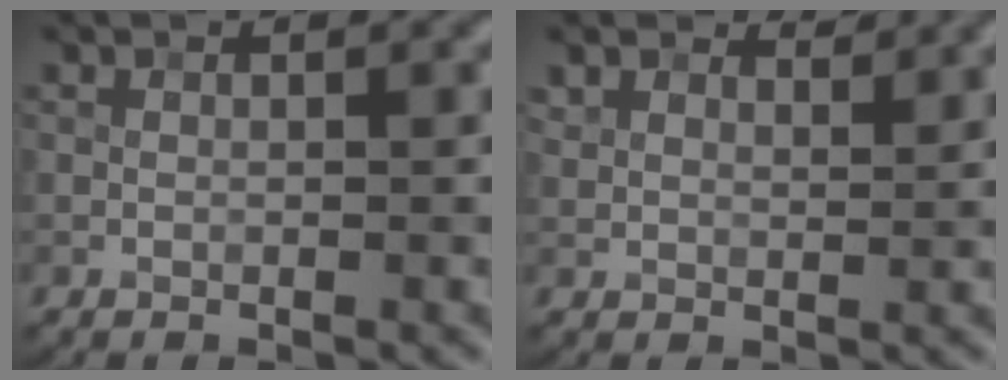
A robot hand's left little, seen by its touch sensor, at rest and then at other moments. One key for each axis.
{"total": 2.7, "fx": 2.4, "fy": 1.0, "fz": 0.5, "tx": -0.021, "ty": 0.003, "tz": 0.039}